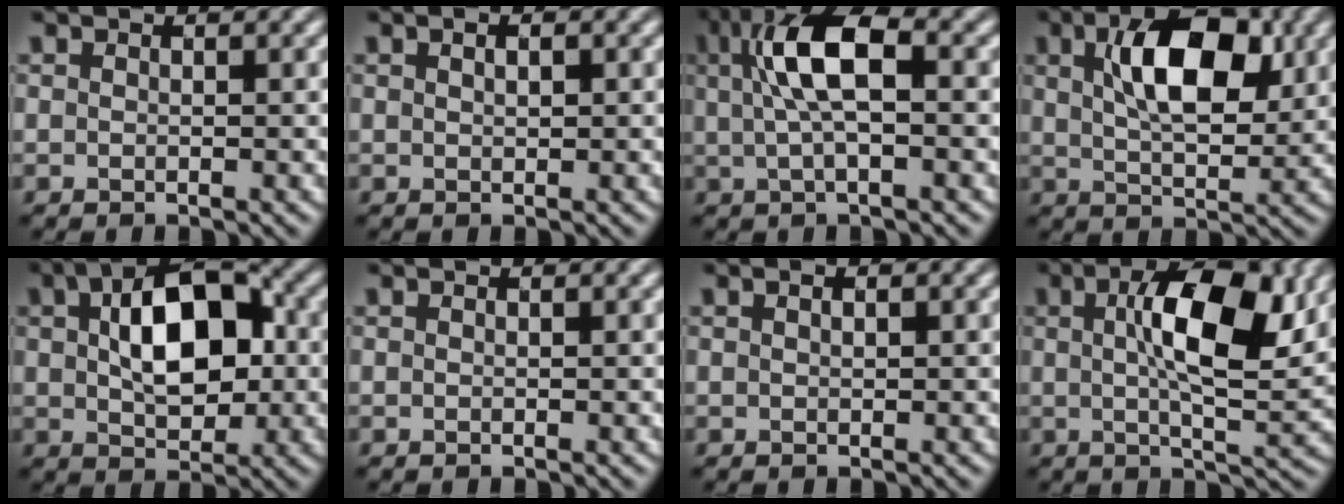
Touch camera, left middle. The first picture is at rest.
{"total": 0.6, "force": [0.3, 0.1, 0.5], "torque": [-0.013, -0.002, 0.010]}
{"total": 6.4, "force": [0.9, 2.2, 5.9], "torque": [-0.127, 0.012, 0.016]}
{"total": 8.3, "force": [2.2, 4.1, 6.9], "torque": [-0.119, 0.007, 0.037]}
{"total": 8.8, "force": [1.1, 5.1, 7.1], "torque": [-0.124, 0.014, 0.015]}
{"total": 0.0}
{"total": 0.0}
{"total": 9.0, "force": [1.9, 3.2, 8.2], "torque": [-0.130, 0.003, 0.032]}